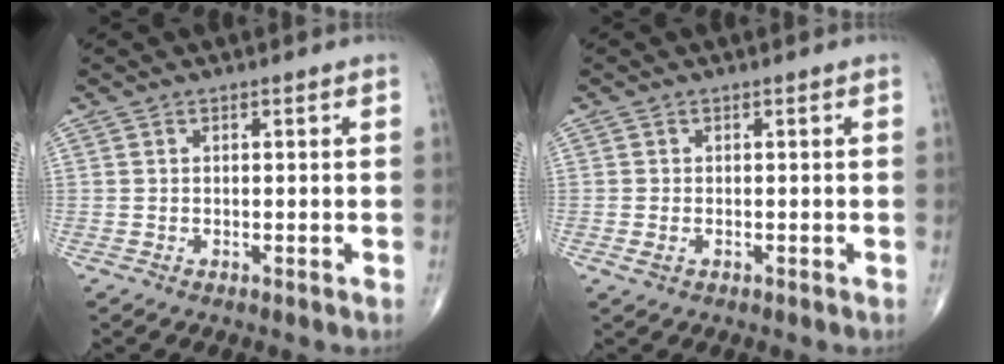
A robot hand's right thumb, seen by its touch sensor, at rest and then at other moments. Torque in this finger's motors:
{"motor_torque": [-0.24, 0.04, 0.27, 0.22, 0.04]}